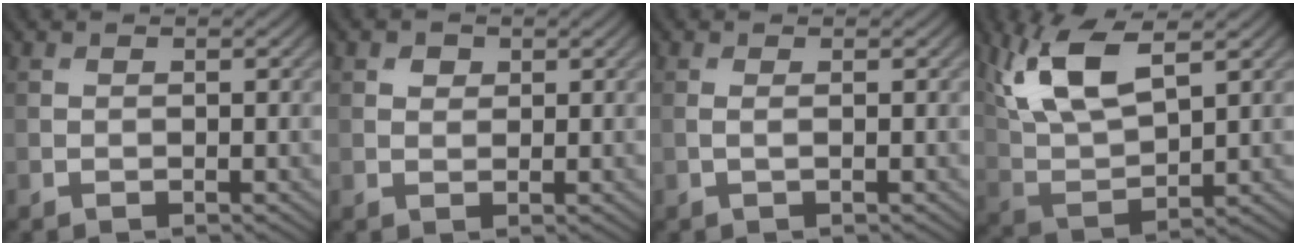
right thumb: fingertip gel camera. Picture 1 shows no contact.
{"total": 1.2, "force": [0.7, 0.9, 0.5], "torque": [-0.008, -0.001, 0.010]}
{"total": 0.8, "force": [0.0, 0.0, 0.8], "torque": [-0.020, 0.001, -0.002]}
{"total": 10.9, "force": [5.2, 4.4, 8.6], "torque": [-0.198, 0.007, 0.107]}